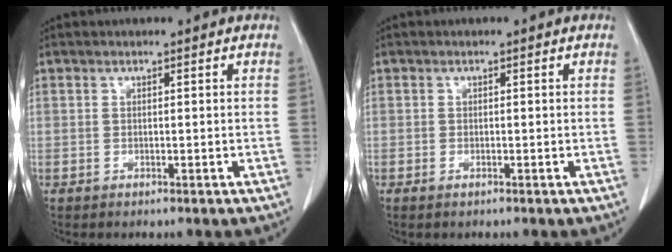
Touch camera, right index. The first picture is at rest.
{"total": 0.6, "force": [-0.4, 0.2, 0.4], "torque": [-0.008, -0.001, -0.004]}